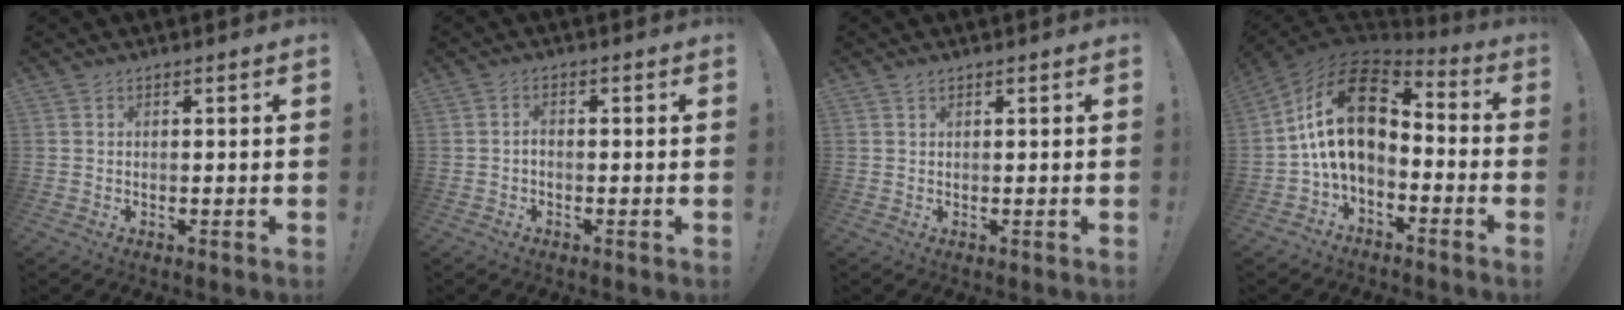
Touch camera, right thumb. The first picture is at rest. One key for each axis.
{"total": 1.4, "fx": -0.8, "fy": 0.6, "fz": 1.0, "tx": -0.026, "ty": 0.008, "tz": -0.013}
{"total": 0.9, "fx": 0.7, "fy": 0.3, "fz": 0.4, "tx": -0.012, "ty": 0.001, "tz": 0.013}
{"total": 18.7, "fx": 3.0, "fy": 10.9, "fz": 14.9, "tx": -0.290, "ty": 0.000, "tz": 0.054}